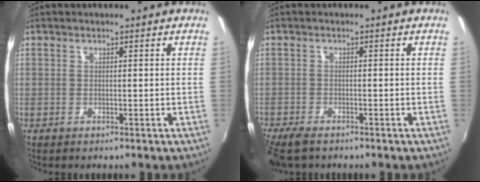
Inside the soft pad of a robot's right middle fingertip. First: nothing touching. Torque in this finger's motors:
{"motor_torque": [0.90, -0.87, 0.22, 0.11]}